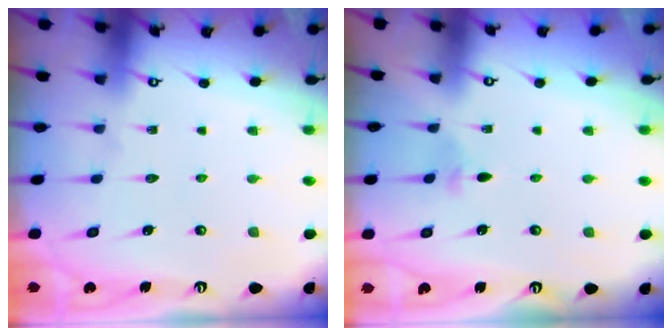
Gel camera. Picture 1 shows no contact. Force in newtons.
{"total": 2.0, "press": 2.0, "slide": 0.5}